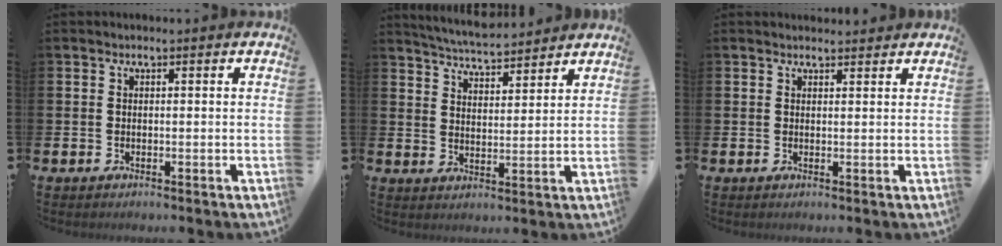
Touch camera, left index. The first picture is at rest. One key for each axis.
{"total": 5.4, "fx": 5.3, "fy": 0.4, "fz": 0.6, "tx": -0.034, "ty": -0.029, "tz": 0.096}
{"total": 1.4, "fx": 1.3, "fy": 0.3, "fz": 0.0, "tx": 0.007, "ty": -0.004, "tz": 0.023}